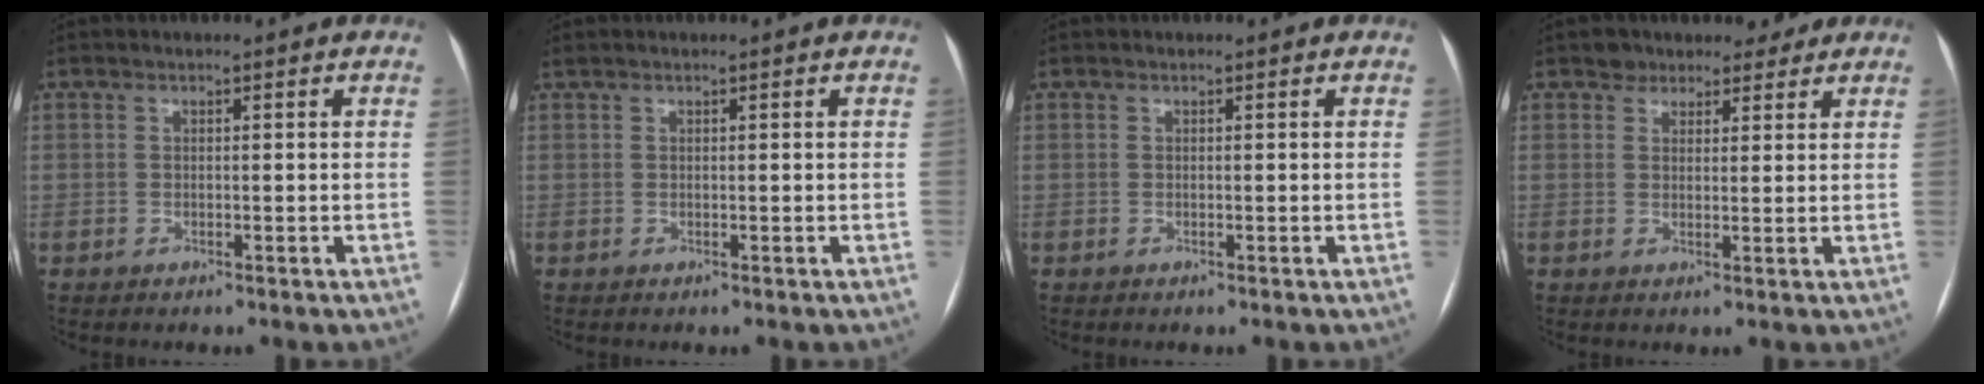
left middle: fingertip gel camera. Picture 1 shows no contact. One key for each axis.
{"total": 0.0}
{"total": 0.0}
{"total": 5.0, "fx": 3.9, "fy": 2.9, "fz": 0.5, "tx": 0.005, "ty": 0.010, "tz": 0.050}